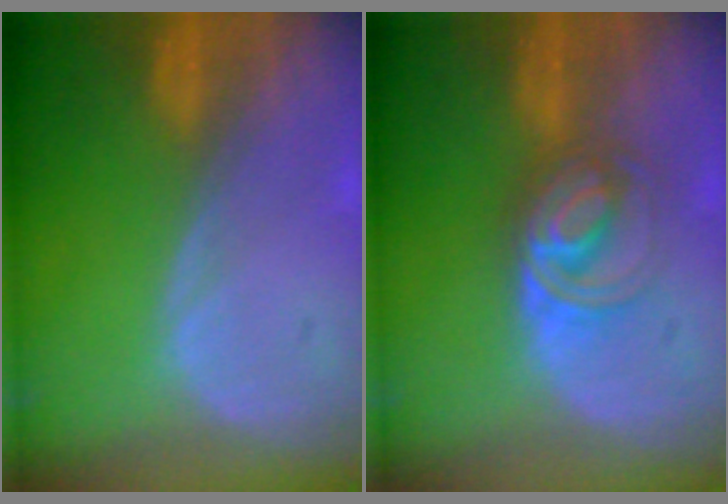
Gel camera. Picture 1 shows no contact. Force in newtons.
{"total": 6.0, "press": 5.6, "slide": 2.2}